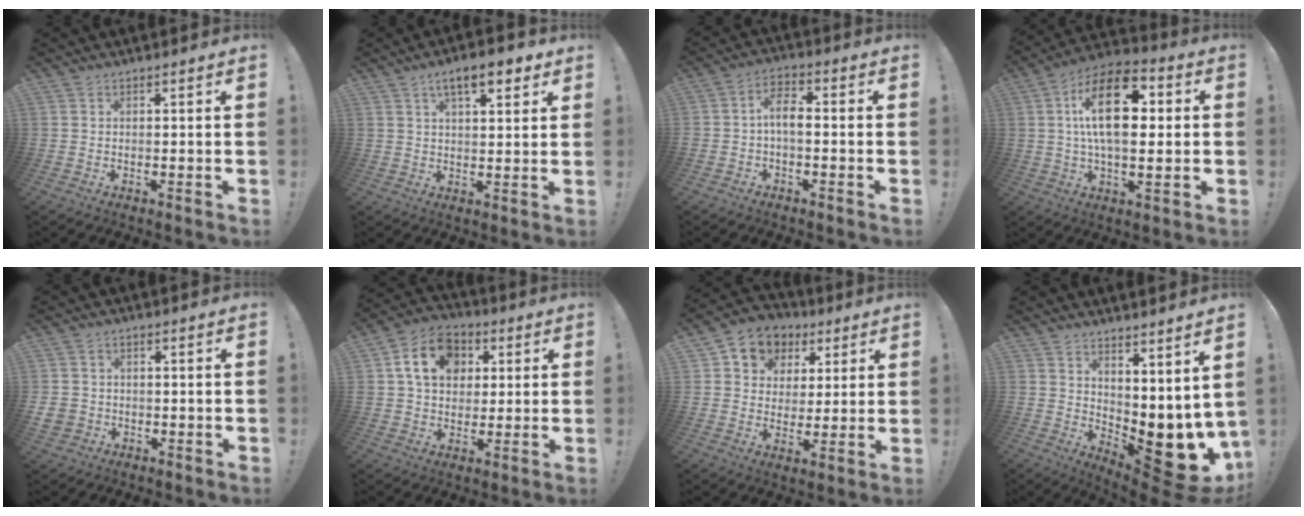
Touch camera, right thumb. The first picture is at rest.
{"total": 8.5, "force": [4.7, 3.0, 6.5], "torque": [-0.089, -0.016, 0.076]}
{"total": 5.9, "force": [-0.9, 3.1, 4.9], "torque": [-0.097, 0.010, -0.015]}
{"total": 19.7, "force": [3.1, 10.0, 16.7], "torque": [-0.280, 0.001, 0.041]}
{"total": 4.1, "force": [-0.4, 3.8, 1.5], "torque": [-0.029, -0.003, -0.007]}
{"total": 14.7, "force": [4.6, 11.3, 8.2], "torque": [-0.123, -0.002, 0.091]}
{"total": 9.0, "force": [3.7, 7.8, 2.6], "torque": [-0.035, -0.021, 0.075]}
{"total": 9.0, "force": [-1.4, 4.2, 7.9], "torque": [-0.063, -0.031, -0.013]}